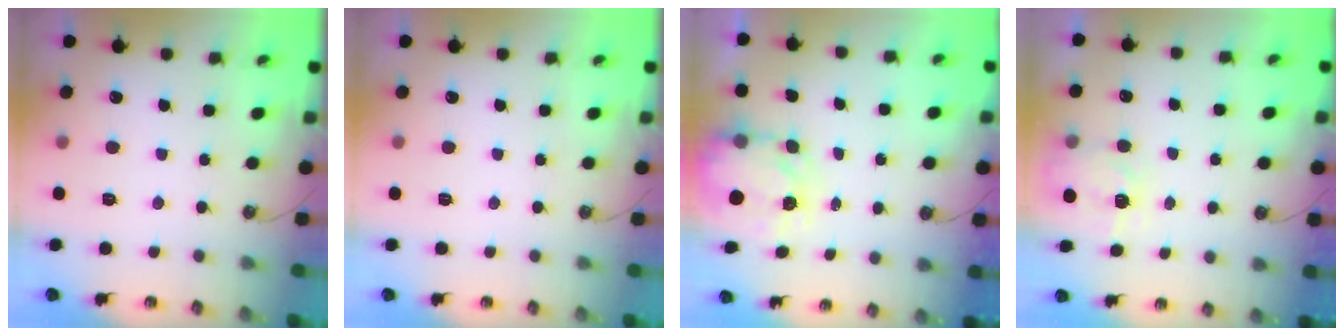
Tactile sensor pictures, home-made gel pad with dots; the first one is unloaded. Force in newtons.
{"total": 0.0}
{"total": 3.7, "press": 3.7, "slide": 0.3}
{"total": 3.7, "press": 3.6, "slide": 0.5}